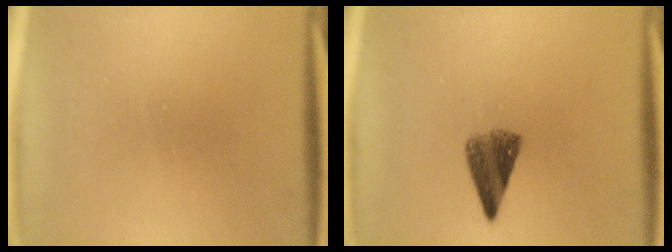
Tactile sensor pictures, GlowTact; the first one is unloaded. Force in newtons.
{"total": 5.2}